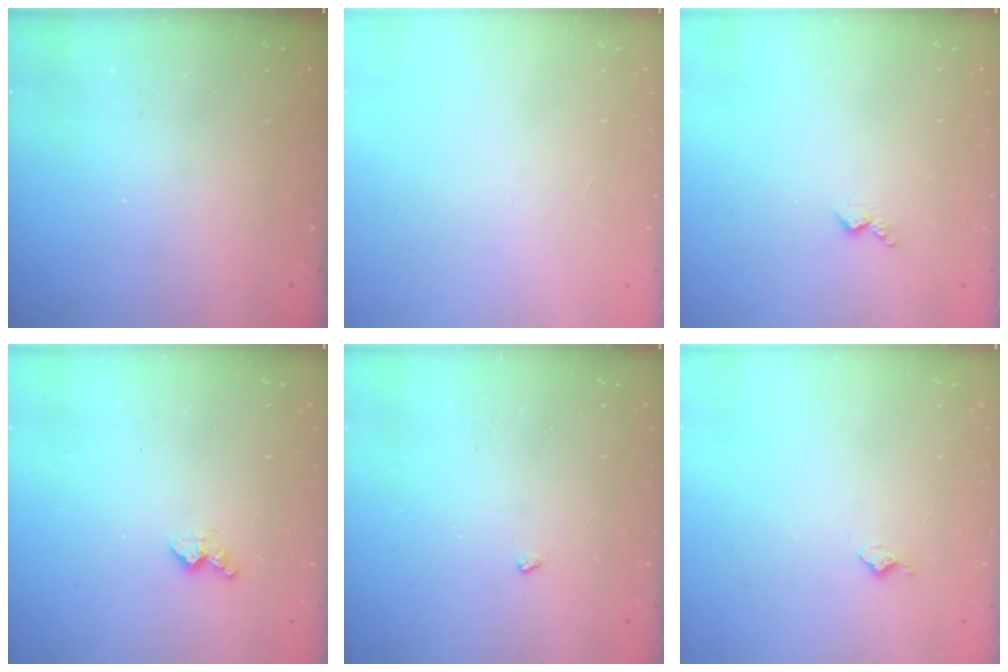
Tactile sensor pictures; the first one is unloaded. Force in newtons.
{"total": 0.0}
{"total": 2.7, "press": 2.6, "slide": 0.5}
{"total": 4.0, "press": 4.0, "slide": 0.6}
{"total": 3.0, "press": 2.9, "slide": 0.4}
{"total": 4.3, "press": 4.2, "slide": 0.7}